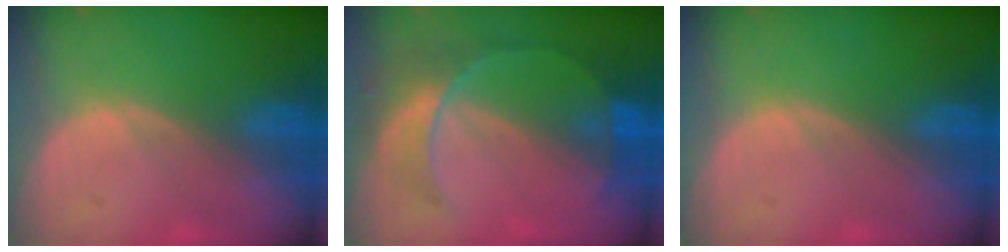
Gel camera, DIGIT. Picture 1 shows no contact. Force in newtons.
{"total": 7.6, "press": 6.7, "slide": 3.6}
{"total": 0.0}